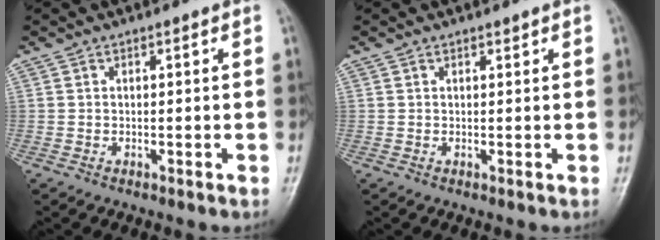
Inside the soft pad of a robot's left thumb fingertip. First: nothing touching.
{"total": 0.6, "force": [0.4, 0.2, 0.3], "torque": [-0.007, -0.003, 0.007]}